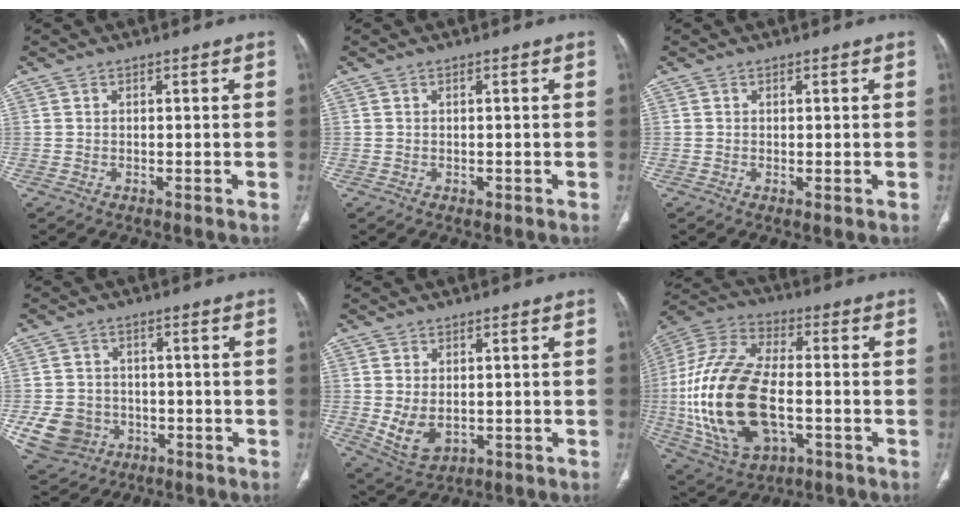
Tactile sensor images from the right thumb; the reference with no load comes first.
{"total": 0.6, "force": [-0.1, 0.4, 0.4], "torque": [-0.005, 0.000, 0.000]}
{"total": 0.8, "force": [0.0, 0.2, 0.8], "torque": [-0.016, -0.005, 0.001]}
{"total": 10.0, "force": [-3.0, 8.8, 3.8], "torque": [-0.070, 0.018, -0.037]}
{"total": 6.5, "force": [-0.5, 4.4, 4.8], "torque": [-0.083, -0.011, 0.010]}
{"total": 26.1, "force": [-3.7, 14.1, 21.7], "torque": [-0.463, 0.007, -0.053]}